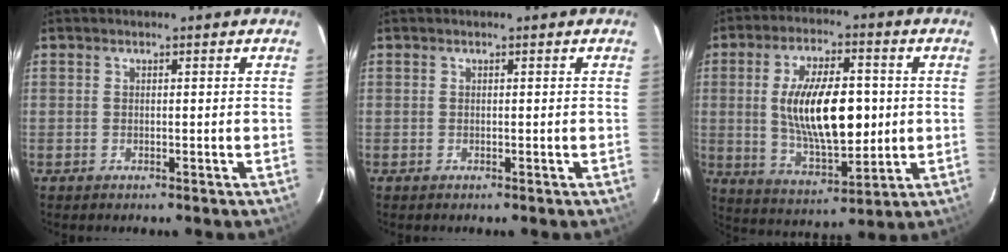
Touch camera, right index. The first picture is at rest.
{"total": 0.0}
{"total": 16.8, "force": [0.9, 7.1, 15.2], "torque": [-0.270, -0.001, 0.027]}